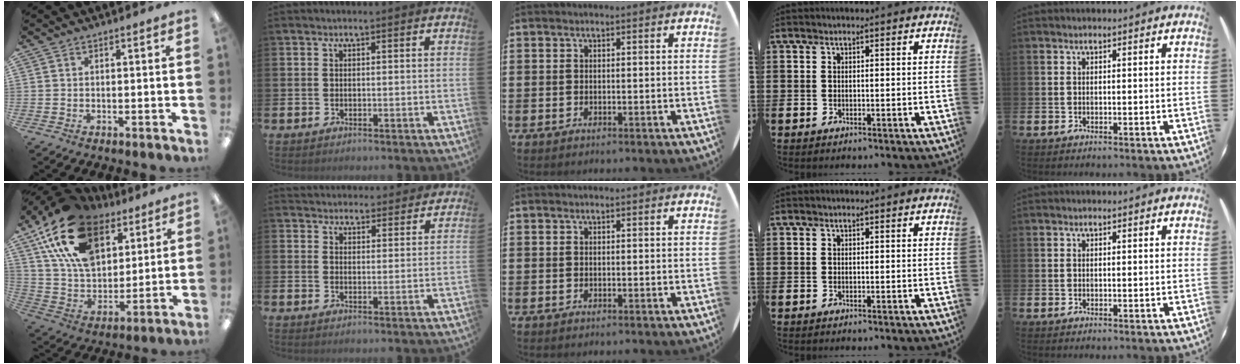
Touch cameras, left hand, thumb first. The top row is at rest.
{"thumb": {"total": 21.3, "force": [11.9, 12.6, 12.5], "torque": [-0.251, -0.041, 0.217]}, "index": {"total": 3.6, "force": [3.5, 0.9, -0.5], "torque": [-0.001, -0.020, 0.063]}}